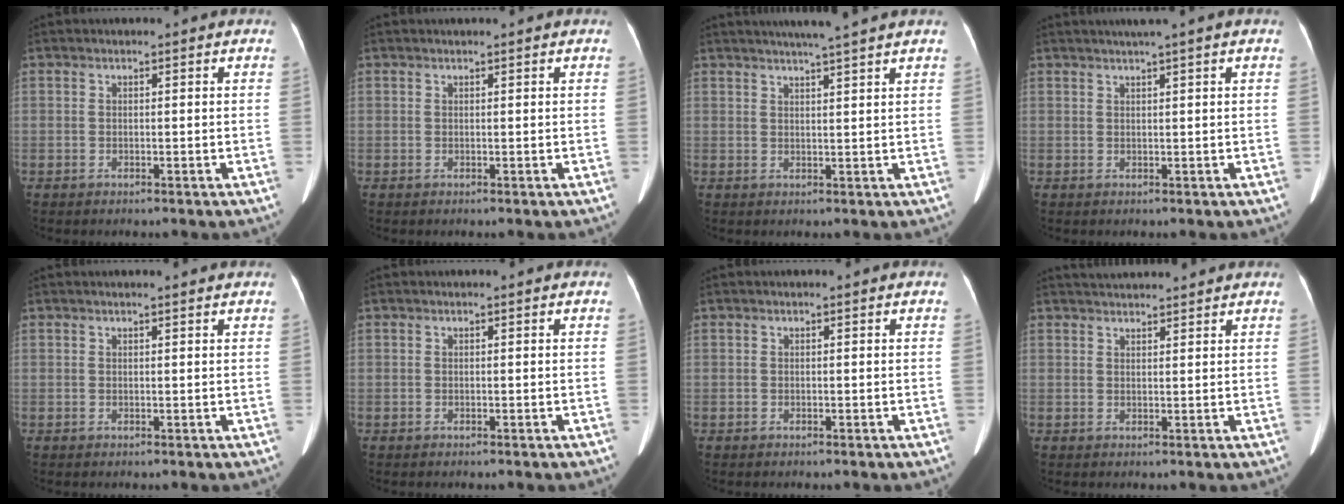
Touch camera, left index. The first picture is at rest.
{"total": 0.0}
{"total": 6.6, "force": [5.4, -1.1, 3.5], "torque": [-0.051, 0.014, 0.072]}
{"total": 2.8, "force": [1.9, -0.6, 2.0], "torque": [-0.033, 0.012, 0.035]}
{"total": 1.6, "force": [1.5, -0.1, 0.6], "torque": [-0.014, 0.010, 0.018]}
{"total": 0.0}
{"total": 0.0}
{"total": 5.6, "force": [5.4, 0.4, 1.4], "torque": [-0.022, 0.037, 0.075]}